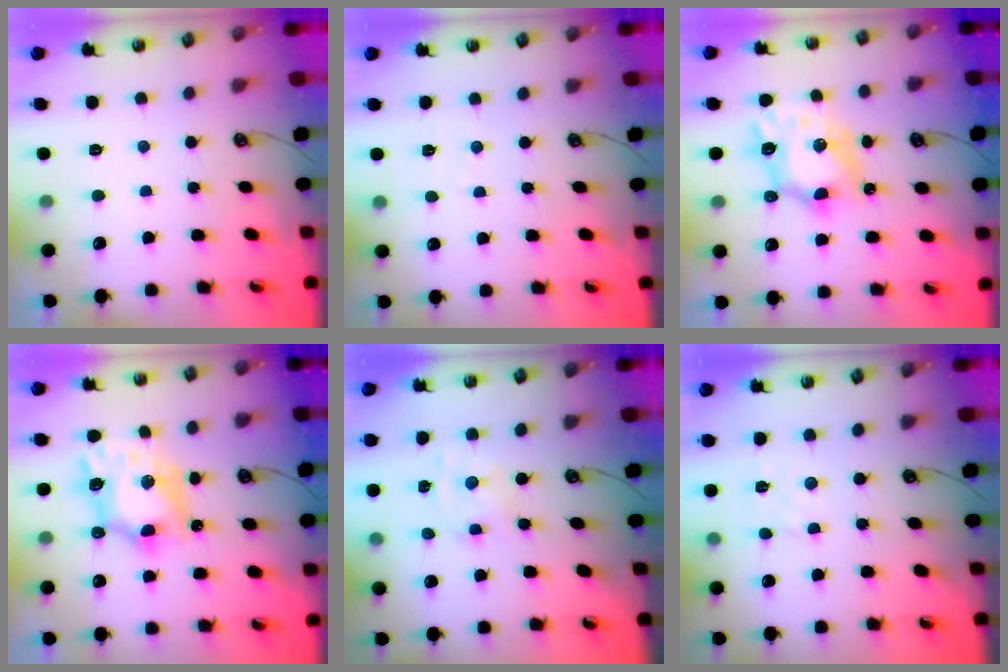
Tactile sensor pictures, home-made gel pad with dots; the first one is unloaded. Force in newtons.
{"total": 2.8, "press": 2.8, "slide": 0.4}
{"total": 9.8, "press": 9.8, "slide": 0.8}
{"total": 11.2, "press": 11.1, "slide": 0.6}
{"total": 0.9, "press": 0.8, "slide": 0.1}
{"total": 2.7, "press": 2.7, "slide": 0.5}